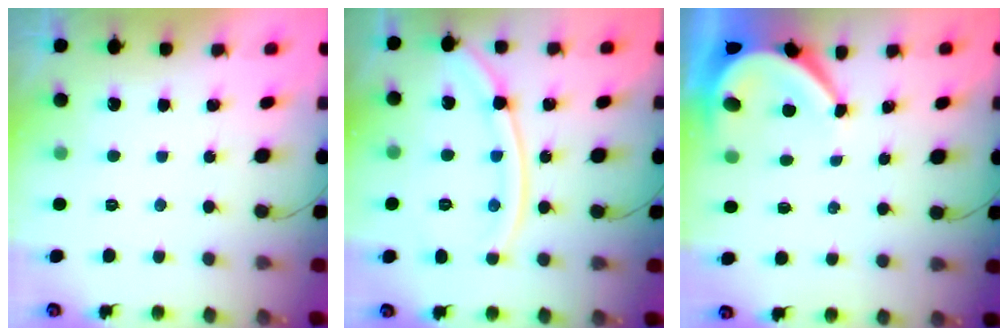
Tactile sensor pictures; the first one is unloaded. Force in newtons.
{"total": 12.3, "press": 12.3, "slide": 1.0}
{"total": 5.3, "press": 5.2, "slide": 0.6}